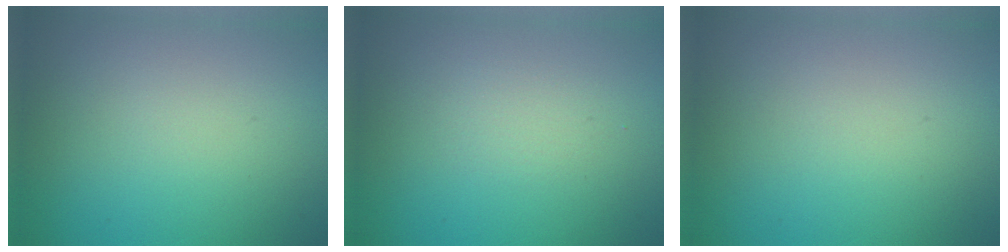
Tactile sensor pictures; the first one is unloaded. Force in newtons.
{"total": 1.0, "press": 1.0, "slide": 0.1}
{"total": 0.0}